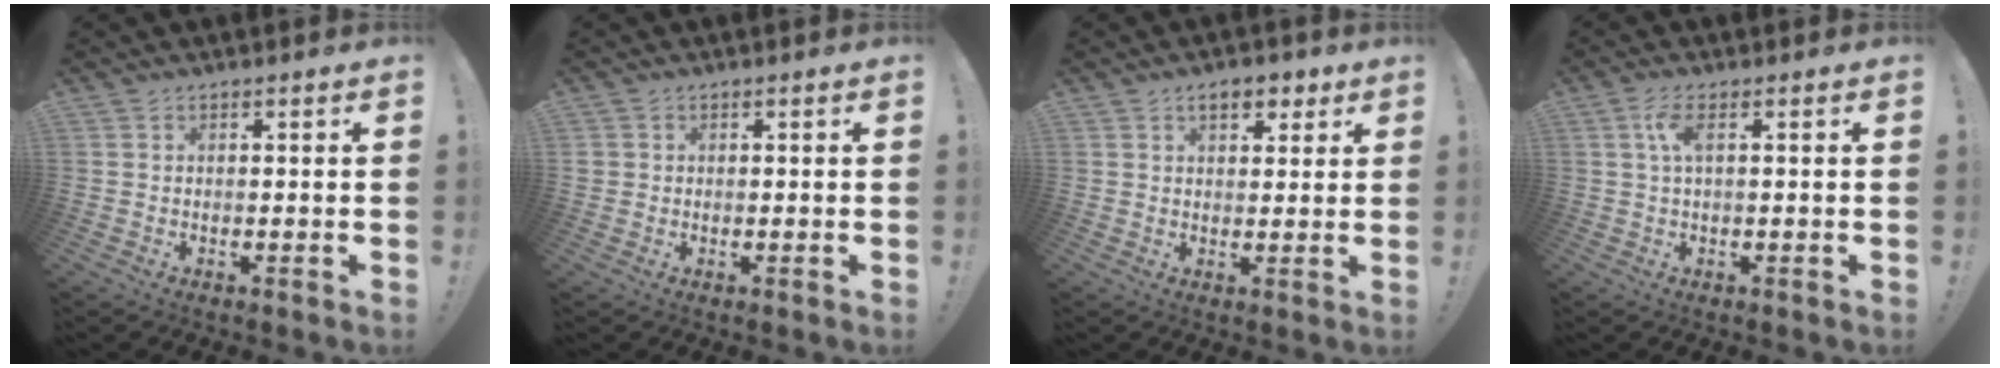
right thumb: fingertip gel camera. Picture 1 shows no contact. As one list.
[{"total": 1.5, "force": [0.4, 1.5, 0.2], "torque": [-0.005, 0.004, 0.008]}, {"total": 6.2, "force": [3.4, 3.5, 3.9], "torque": [-0.045, -0.004, 0.056]}, {"total": 4.6, "force": [1.2, 1.2, 4.2], "torque": [-0.075, 0.002, 0.019]}]